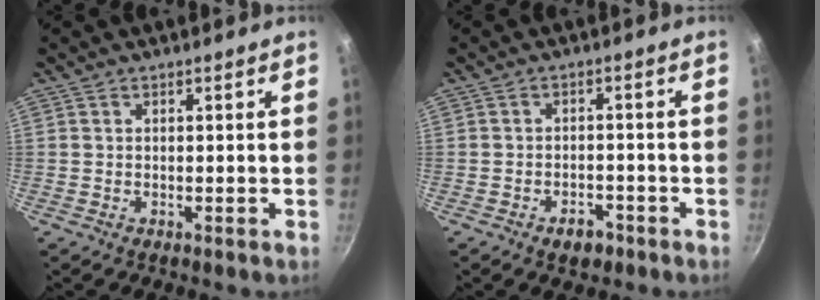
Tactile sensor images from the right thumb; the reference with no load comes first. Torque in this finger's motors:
{"motor_torque": [0.34, -0.48, -0.20, 0.03, 0.00]}